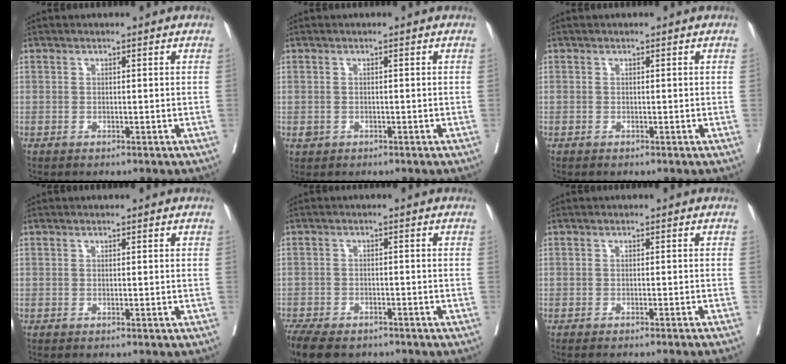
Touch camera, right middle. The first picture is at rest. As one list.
[{"total": 0.9, "force": [-0.3, 0.8, 0.2], "torque": [-0.004, 0.002, 0.000]}, {"total": 0.0}, {"total": 0.0}, {"total": 10.4, "force": [-8.0, 4.4, 4.9], "torque": [-0.094, -0.011, -0.119]}, {"total": 5.9, "force": [-5.2, -1.1, 2.4], "torque": [-0.009, -0.008, -0.066]}]